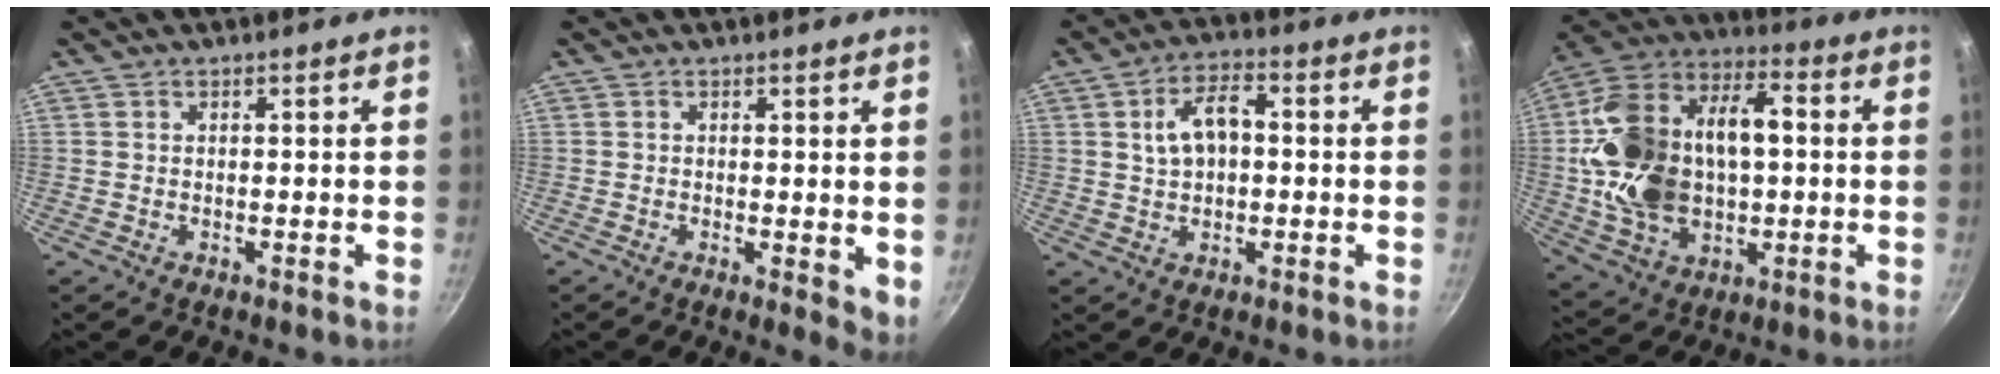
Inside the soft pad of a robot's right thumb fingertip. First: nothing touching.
{"total": 3.8, "force": [0.2, 1.3, 3.5], "torque": [-0.047, -0.012, 0.003]}
{"total": 7.4, "force": [0.9, 4.4, 5.9], "torque": [-0.098, 0.018, 0.012]}
{"total": 25.3, "force": [0.9, 15.3, 20.2], "torque": [-0.380, 0.019, 0.019]}